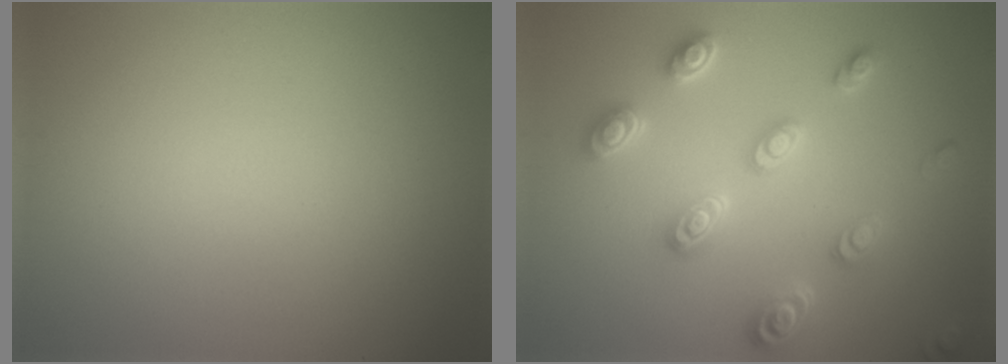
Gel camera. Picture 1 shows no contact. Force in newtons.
{"total": 3.8, "press": 3.7, "slide": 1.0}